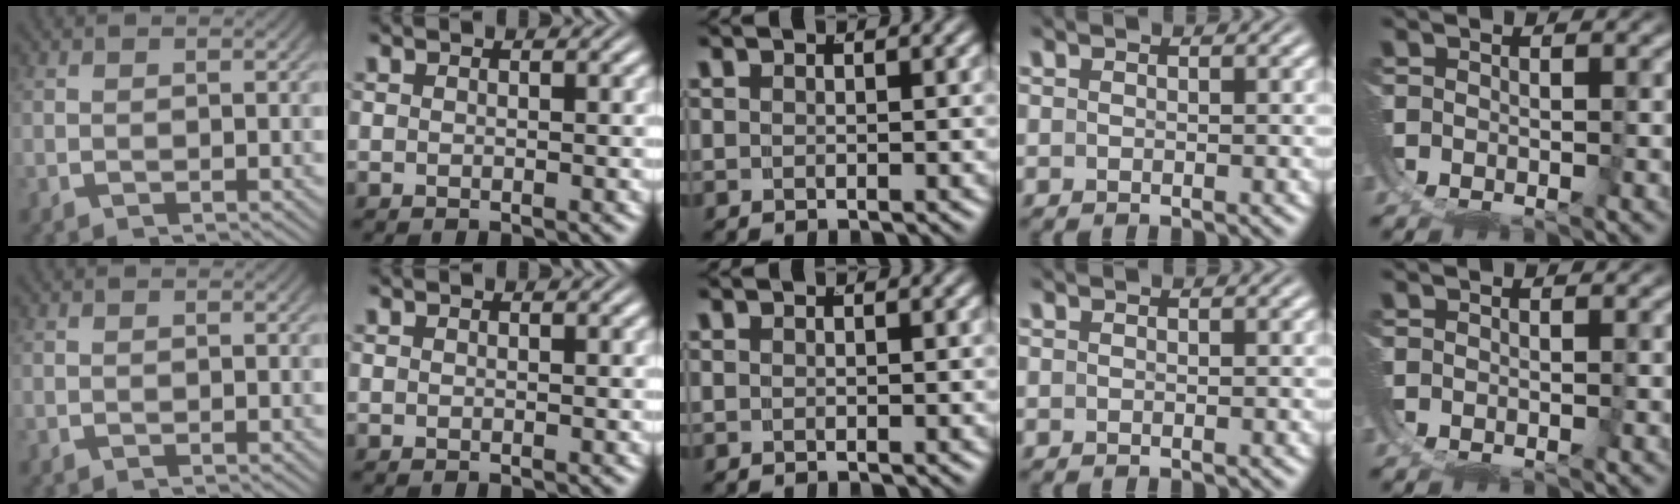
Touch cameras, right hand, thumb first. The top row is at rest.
{}